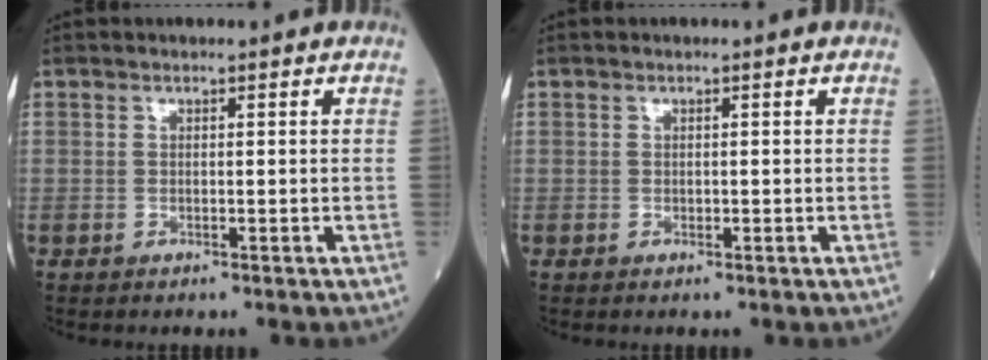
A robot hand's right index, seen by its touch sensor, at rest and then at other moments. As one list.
[{"total": 0.0}]